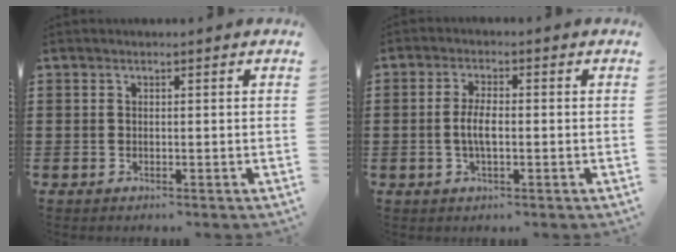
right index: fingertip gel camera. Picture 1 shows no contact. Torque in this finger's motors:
{"motor_torque": [1.35, 0.79, 0.48, 0.12]}